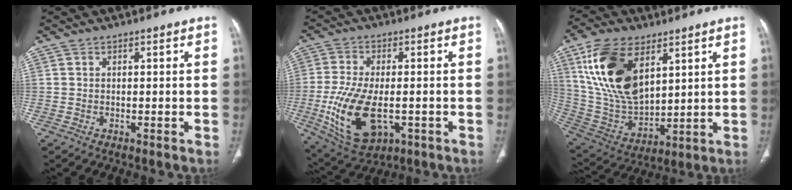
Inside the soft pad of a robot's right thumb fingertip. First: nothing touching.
{"total": 14.9, "force": [-3.5, 7.8, 12.2], "torque": [-0.242, -0.007, -0.046]}
{"total": 19.8, "force": [8.4, 10.7, 14.4], "torque": [-0.256, -0.032, 0.171]}